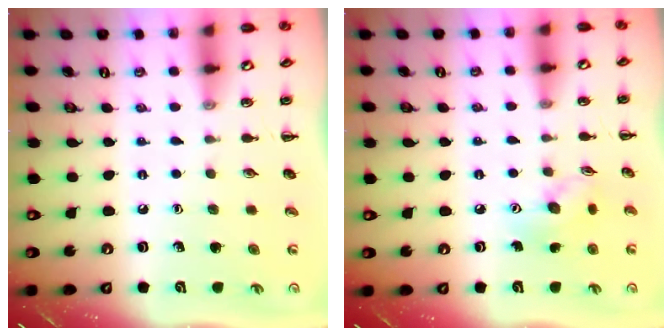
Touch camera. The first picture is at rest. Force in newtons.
{"total": 6.8, "press": 6.8, "slide": 0.3}